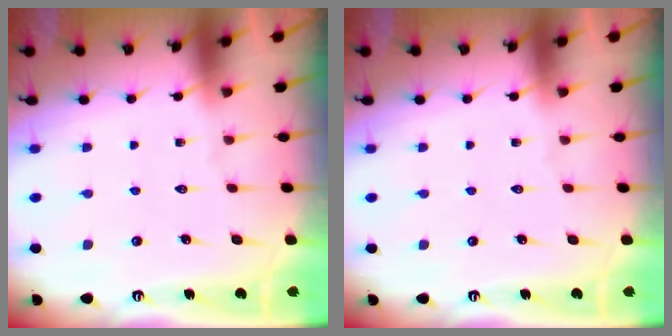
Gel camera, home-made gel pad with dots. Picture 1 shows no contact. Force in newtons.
{"total": 0.0}